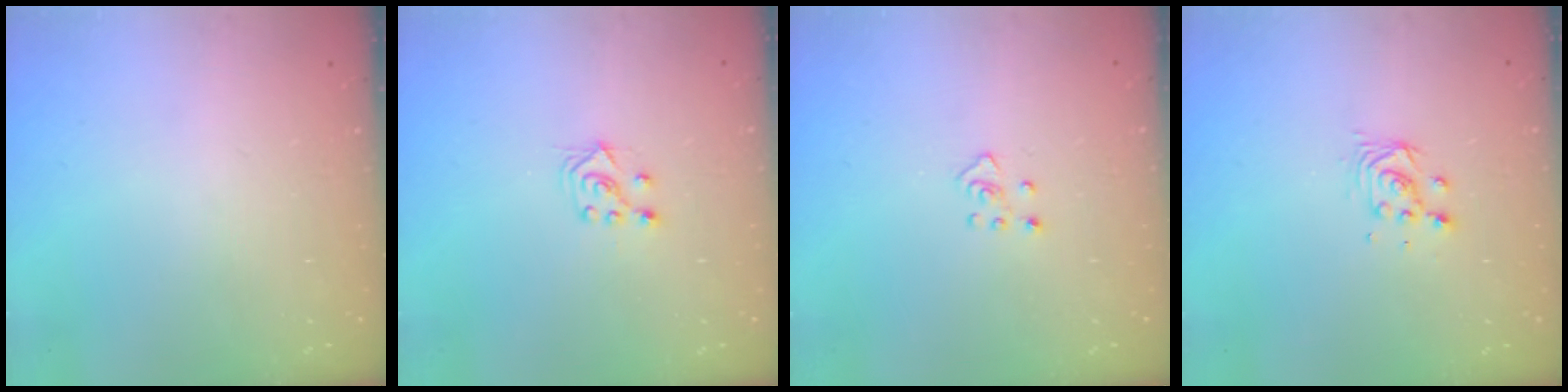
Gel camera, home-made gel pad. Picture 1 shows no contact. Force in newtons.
{"total": 5.7, "press": 5.7, "slide": 0.8}
{"total": 3.5, "press": 3.4, "slide": 0.6}
{"total": 3.8, "press": 3.8, "slide": 0.3}